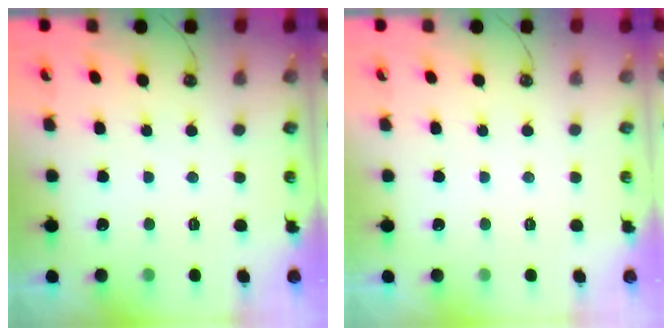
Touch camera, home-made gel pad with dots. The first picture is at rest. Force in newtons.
{"total": 0.0}